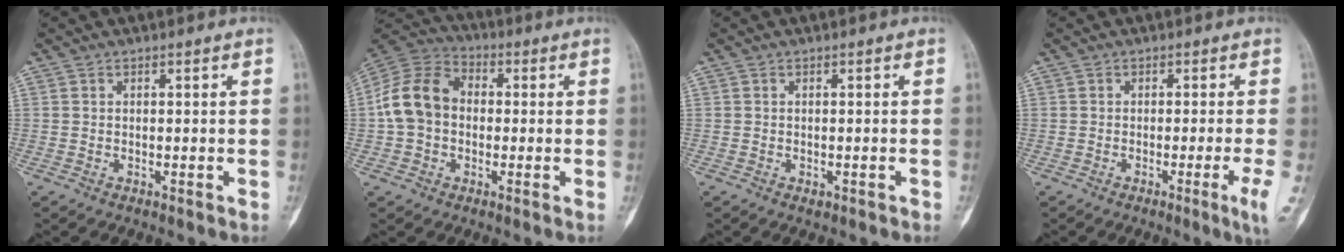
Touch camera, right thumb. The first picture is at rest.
{"total": 12.7, "force": [-0.2, 9.8, 8.0], "torque": [-0.139, 0.035, -0.016]}
{"total": 0.8, "force": [-0.4, 0.6, 0.4], "torque": [-0.004, 0.004, -0.001]}
{"total": 4.1, "force": [-1.4, -0.5, 3.8], "torque": [-0.053, -0.011, -0.025]}